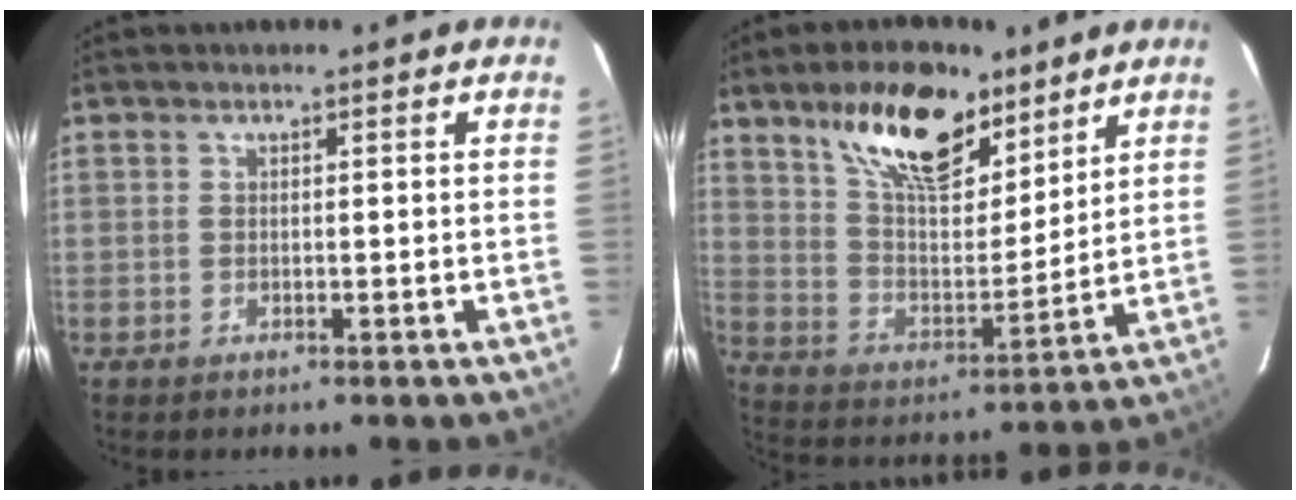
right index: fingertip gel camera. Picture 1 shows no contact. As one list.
[{"total": 17.6, "force": [11.2, 7.9, 11.1], "torque": [-0.195, 0.017, 0.201]}]